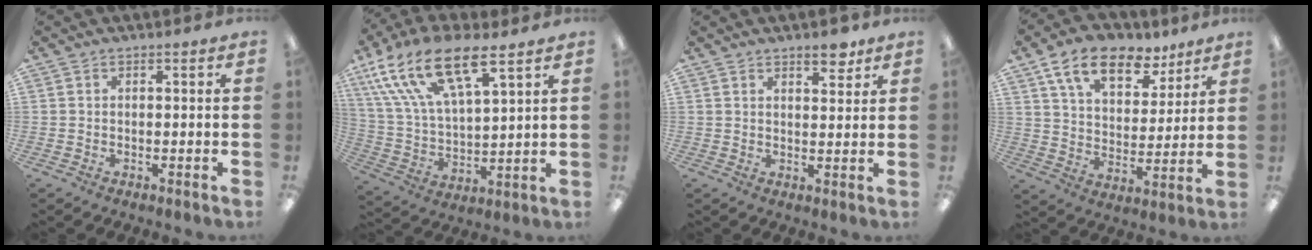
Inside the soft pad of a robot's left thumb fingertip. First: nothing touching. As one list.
[{"total": 19.0, "force": [12.1, 7.5, 12.6], "torque": [-0.254, -0.056, 0.213]}, {"total": 5.0, "force": [3.7, 2.1, 2.7], "torque": [-0.020, -0.021, 0.059]}, {"total": 14.6, "force": [9.4, 7.9, 7.8], "torque": [-0.133, -0.036, 0.170]}]